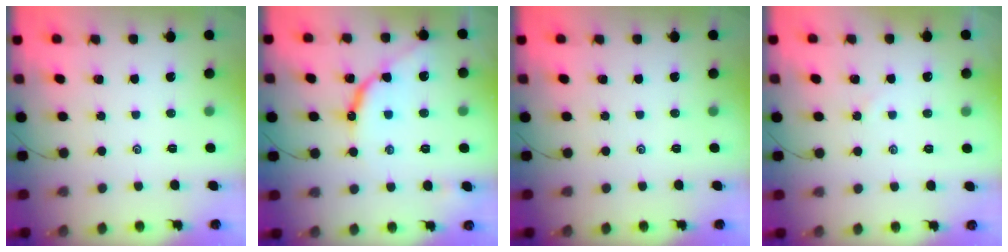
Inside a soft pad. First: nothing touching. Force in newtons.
{"total": 9.2, "press": 9.2, "slide": 0.9}
{"total": 0.0}
{"total": 2.7, "press": 2.7, "slide": 0.4}